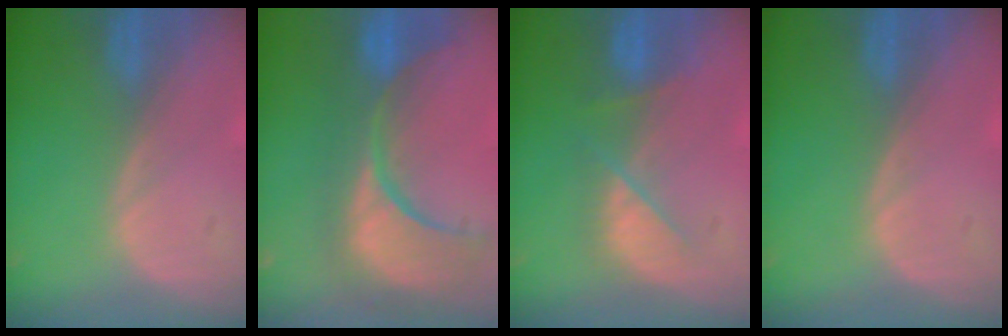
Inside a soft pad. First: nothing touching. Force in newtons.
{"total": 13.0, "press": 11.5, "slide": 6.1}
{"total": 5.1, "press": 5.1, "slide": 0.8}
{"total": 0.0}